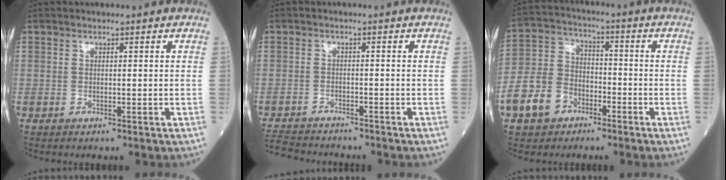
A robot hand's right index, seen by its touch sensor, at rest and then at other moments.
{"total": 7.6, "force": [-7.2, 1.8, 1.6], "torque": [-0.028, -0.008, -0.119]}
{"total": 9.4, "force": [-5.0, 6.8, 4.1], "torque": [-0.113, 0.018, -0.095]}